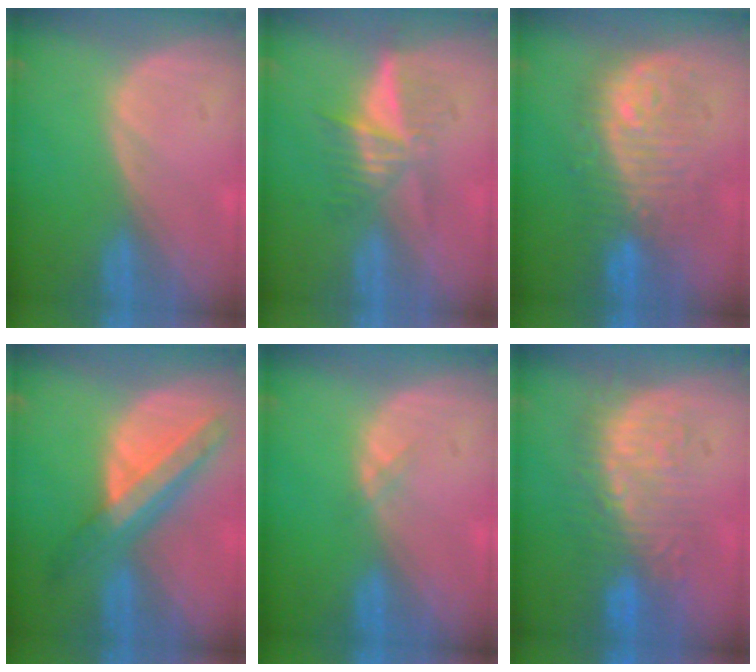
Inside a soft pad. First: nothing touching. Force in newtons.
{"total": 5.9, "press": 5.3, "slide": 2.7}
{"total": 9.7, "press": 9.6, "slide": 0.9}
{"total": 8.6, "press": 7.4, "slide": 4.5}
{"total": 0.6, "press": 0.6, "slide": 0.1}
{"total": 8.9, "press": 8.8, "slide": 1.5}